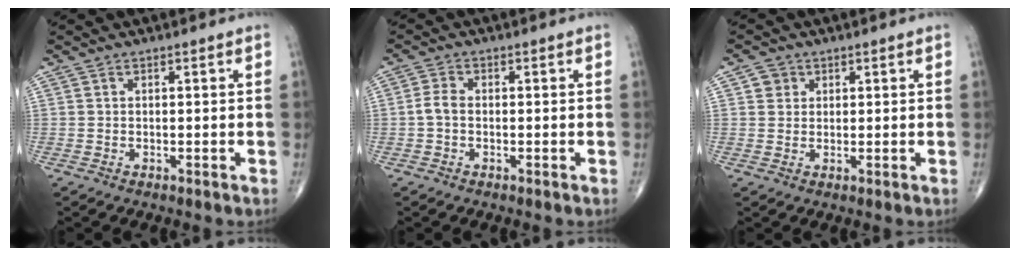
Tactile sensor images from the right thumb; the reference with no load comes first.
{"total": 2.5, "force": [-0.4, 1.5, 2.0], "torque": [-0.041, 0.006, -0.015]}
{"total": 2.6, "force": [1.0, 2.3, 0.5], "torque": [0.006, -0.003, 0.011]}